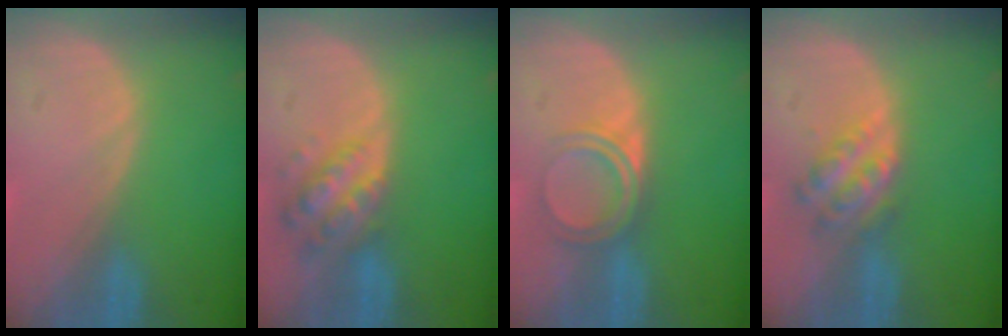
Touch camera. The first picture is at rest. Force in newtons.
{"total": 6.3, "press": 5.7, "slide": 2.7}
{"total": 4.7, "press": 4.2, "slide": 2.1}
{"total": 5.3, "press": 4.8, "slide": 2.1}